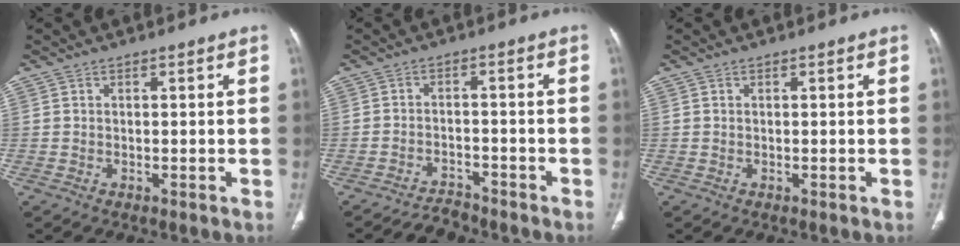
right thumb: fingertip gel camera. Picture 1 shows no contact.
{"total": 3.7, "force": [-3.6, 1.0, 0.0], "torque": [-0.007, 0.025, -0.061]}
{"total": 0.0}